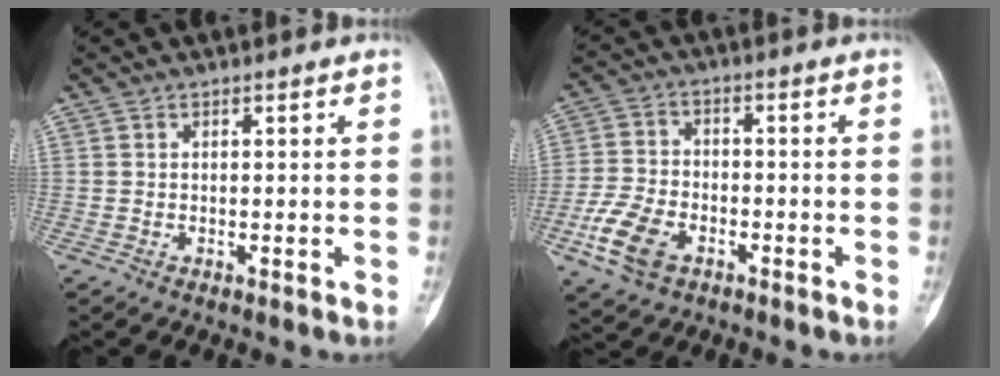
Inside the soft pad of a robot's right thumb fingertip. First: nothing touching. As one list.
[{"total": 9.6, "force": [-4.3, 6.0, 6.1], "torque": [-0.124, 0.013, -0.083]}]